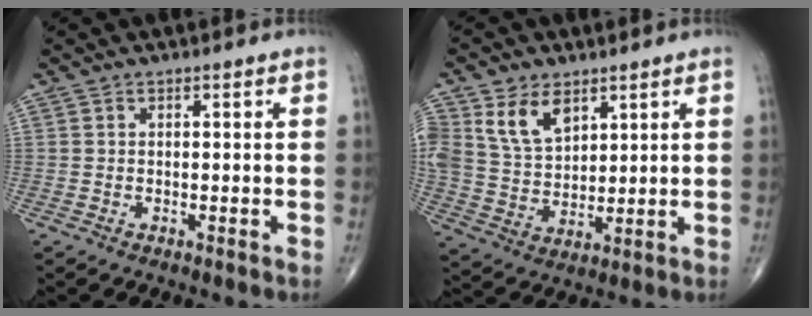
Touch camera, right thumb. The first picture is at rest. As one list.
[{"total": 9.6, "force": [5.0, 6.1, 5.5], "torque": [-0.085, -0.023, 0.106]}]